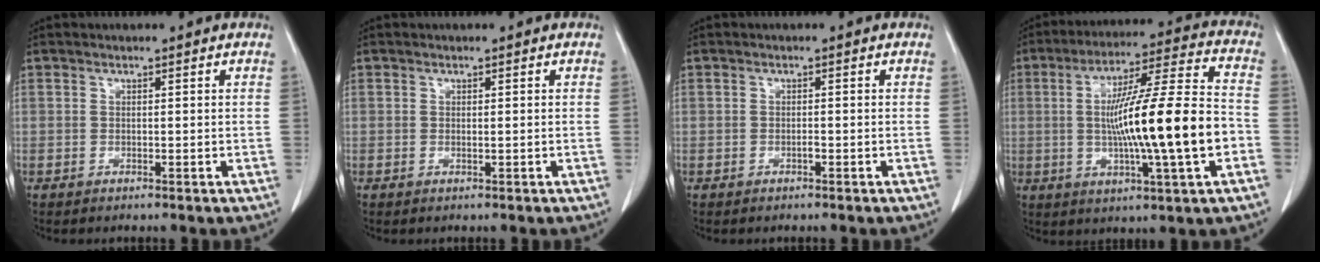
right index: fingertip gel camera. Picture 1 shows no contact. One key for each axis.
{"total": 0.0}
{"total": 0.6, "fx": -0.4, "fy": 0.1, "fz": 0.5, "tx": -0.010, "ty": 0.001, "tz": -0.007}
{"total": 18.5, "fx": -2.5, "fy": 0.5, "fz": 18.3, "tx": -0.310, "ty": 0.005, "tz": -0.040}